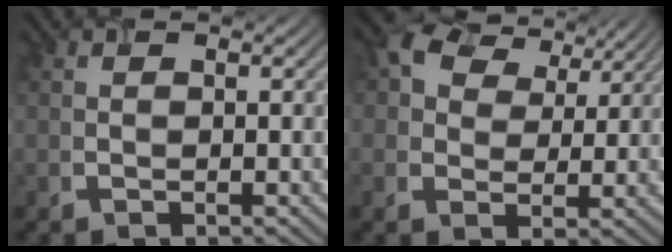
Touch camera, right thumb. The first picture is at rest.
{"total": 6.0, "force": [3.7, 4.1, 2.4], "torque": [-0.047, 0.009, 0.068]}